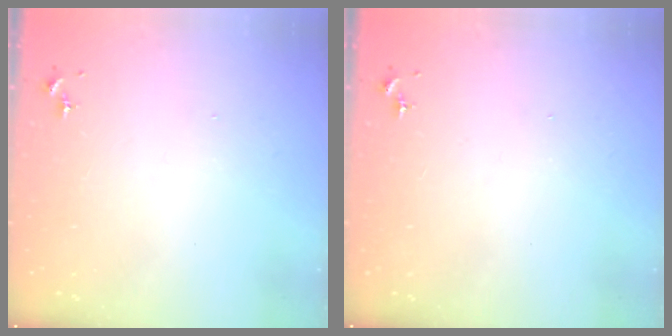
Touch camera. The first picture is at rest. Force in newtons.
{"total": 0.0}